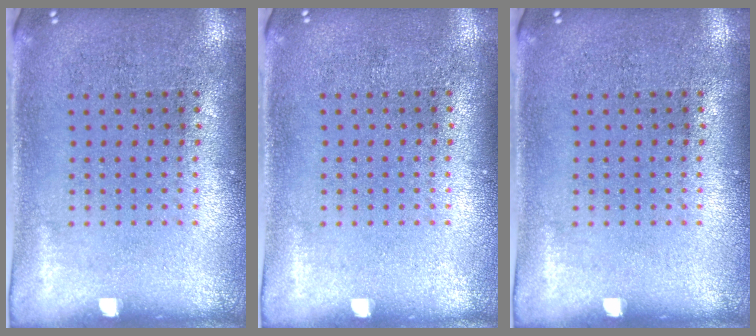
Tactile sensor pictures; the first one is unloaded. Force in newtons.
{"total": 0.0}
{"total": 0.0}